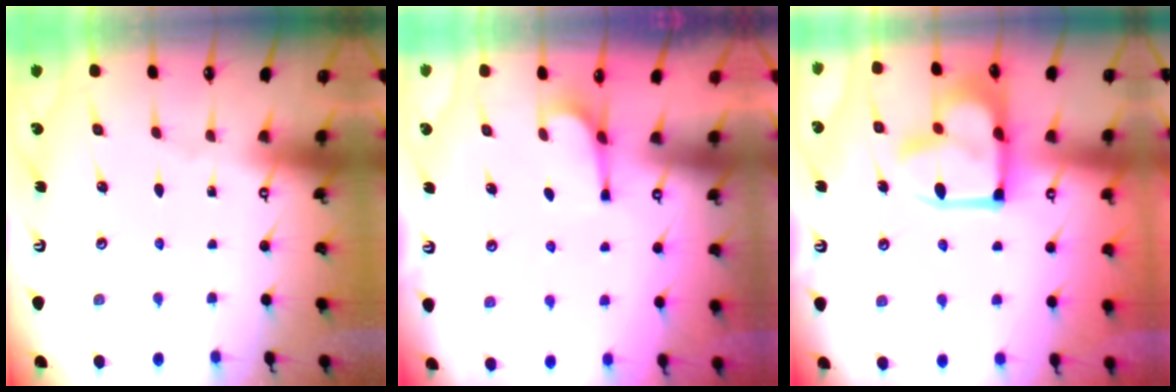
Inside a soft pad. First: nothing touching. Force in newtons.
{"total": 3.0, "press": 2.9, "slide": 0.7}
{"total": 17.4, "press": 17.4, "slide": 1.5}